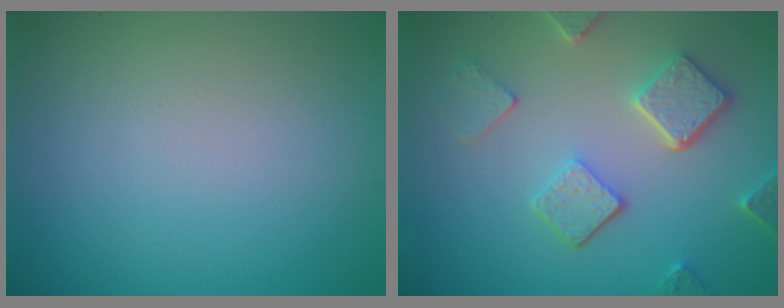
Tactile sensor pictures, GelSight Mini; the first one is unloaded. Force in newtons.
{"total": 5.0, "press": 3.9, "slide": 3.2}